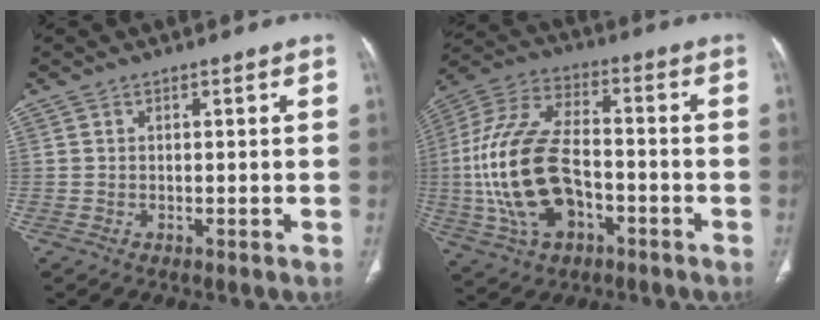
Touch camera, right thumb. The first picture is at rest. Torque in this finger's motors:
{"motor_torque": [2.83, 2.18, 2.53, -0.24, 0.86]}